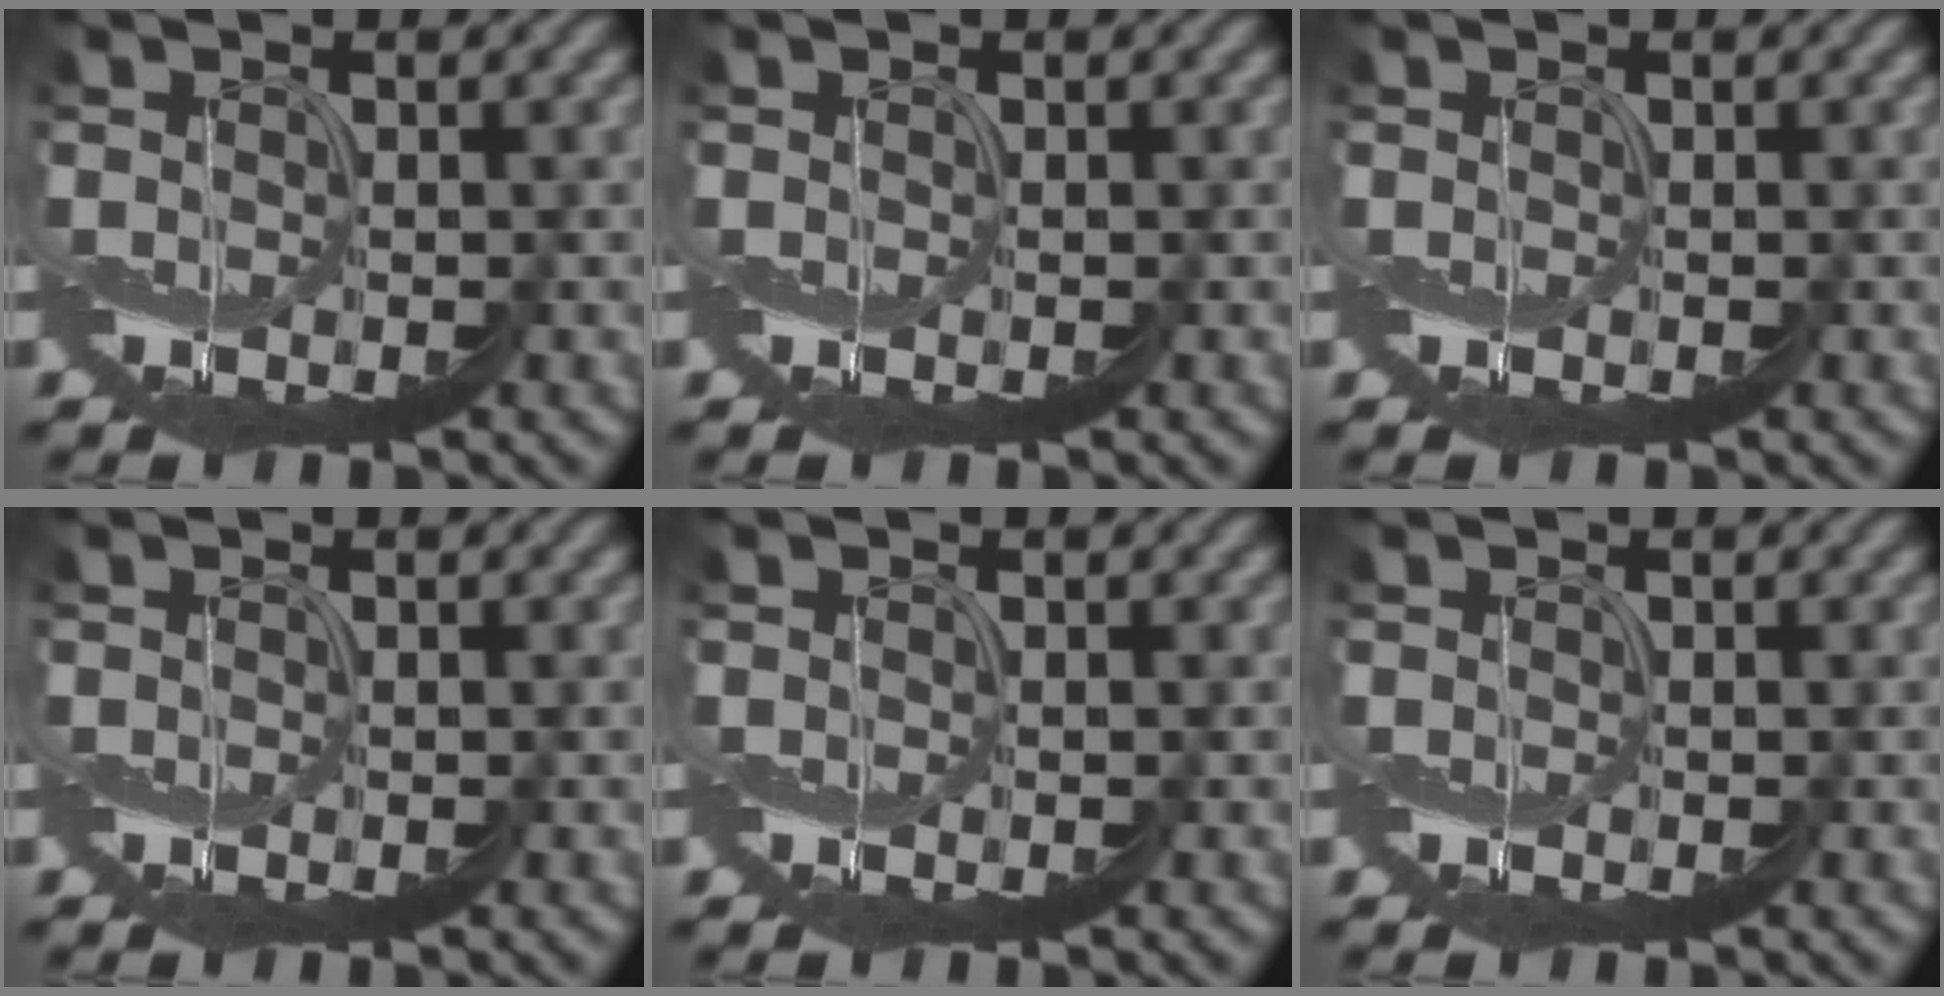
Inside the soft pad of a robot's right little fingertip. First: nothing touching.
{"total": 0.0}
{"total": 0.0}
{"total": 0.0}
{"total": 0.0}
{"total": 0.0}